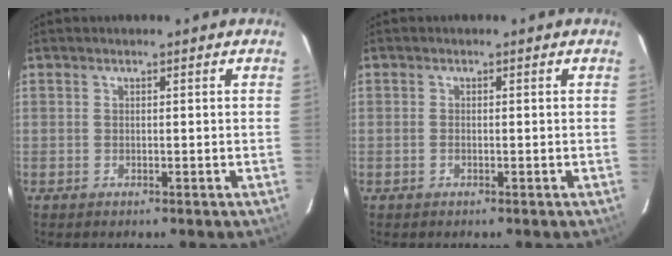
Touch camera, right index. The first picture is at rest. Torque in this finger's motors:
{"motor_torque": [-0.12, -0.09, 0.00, 0.00]}